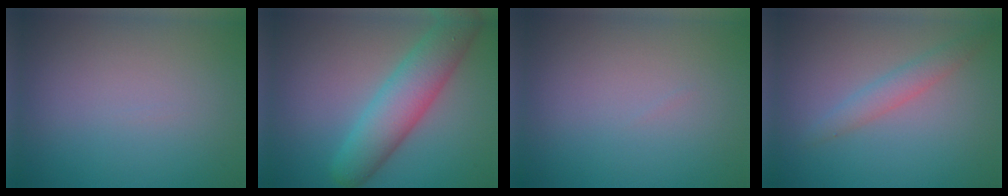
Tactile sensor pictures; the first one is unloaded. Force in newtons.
{"total": 6.5, "press": 6.5, "slide": 0.1}
{"total": 0.0}
{"total": 2.0, "press": 2.0, "slide": 0.2}